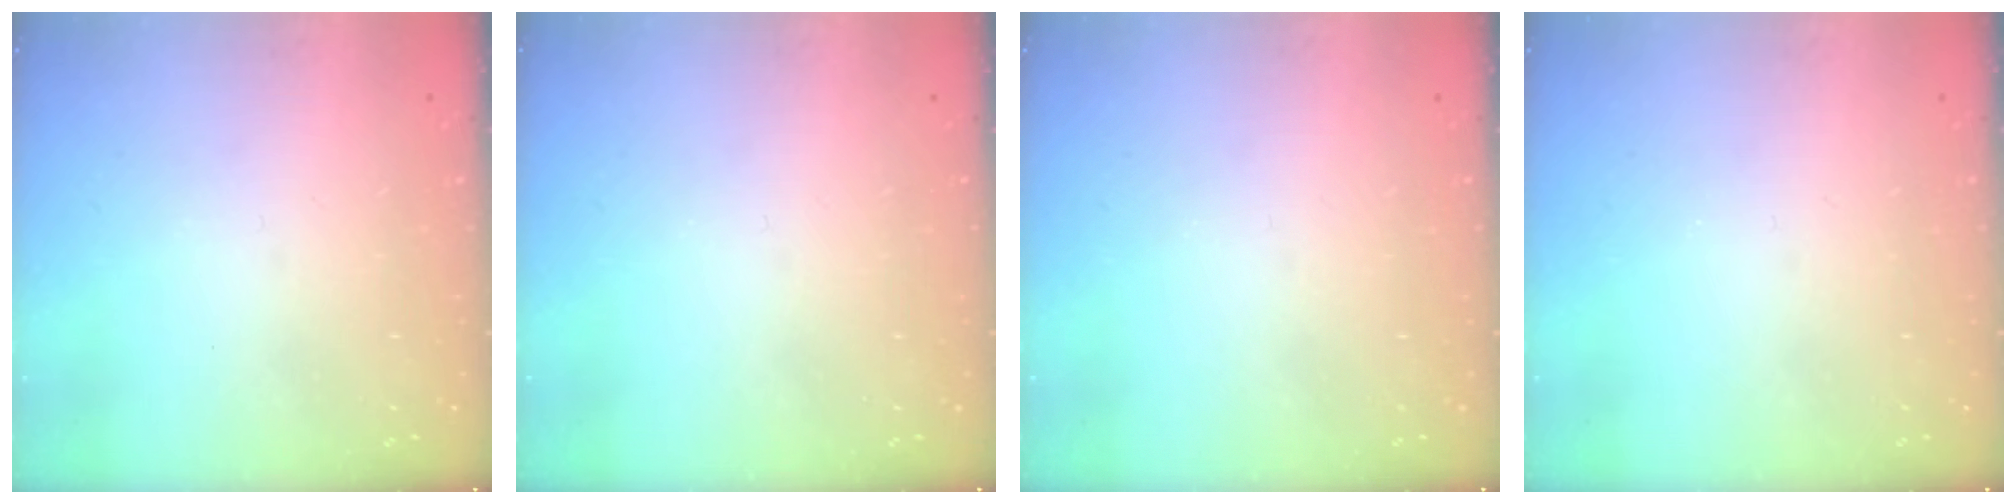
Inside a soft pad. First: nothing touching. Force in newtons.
{"total": 0.0}
{"total": 0.0}
{"total": 0.0}